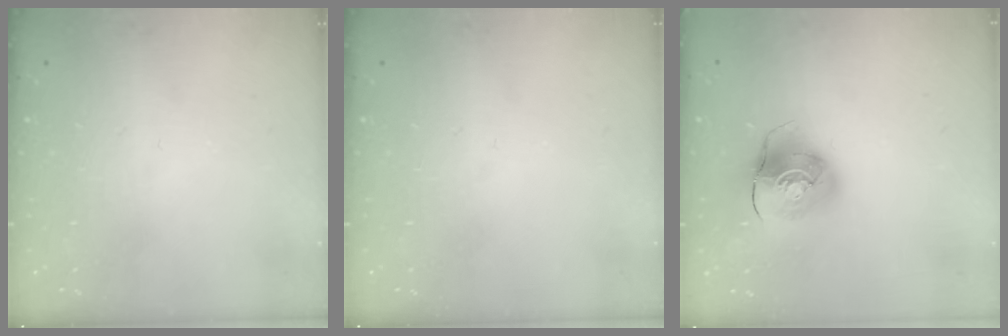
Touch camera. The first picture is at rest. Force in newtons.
{"total": 0.0}
{"total": 8.9, "press": 8.9, "slide": 1.2}